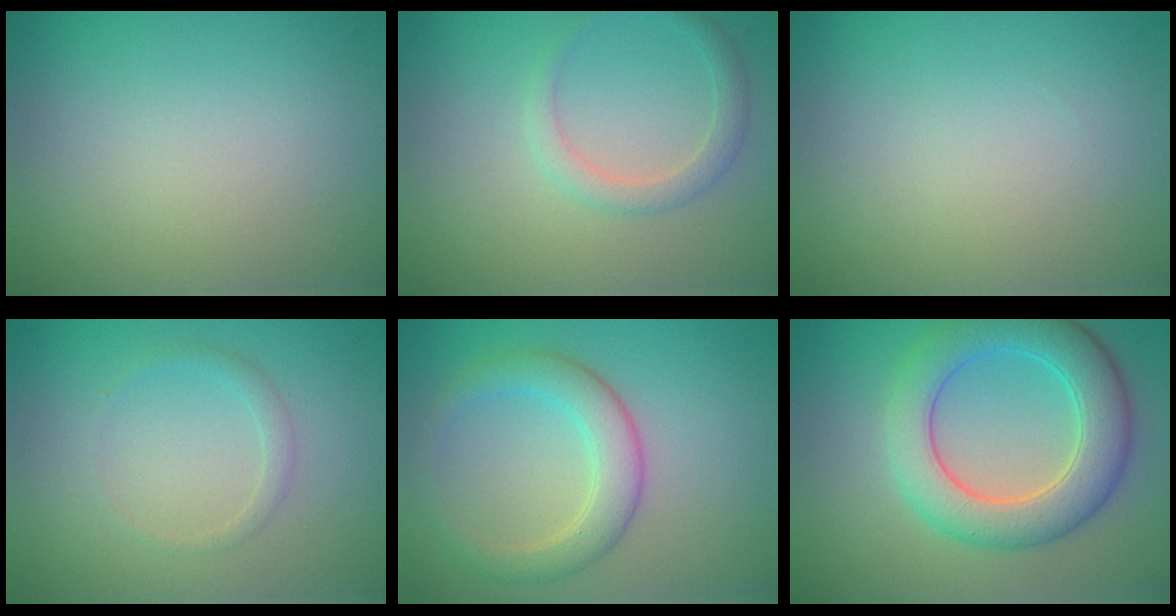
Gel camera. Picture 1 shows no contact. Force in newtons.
{"total": 1.9, "press": 1.9, "slide": 0.1}
{"total": 0.0}
{"total": 1.1, "press": 1.1, "slide": 0.0}
{"total": 3.7, "press": 3.7, "slide": 0.0}
{"total": 6.7, "press": 6.7, "slide": 0.3}